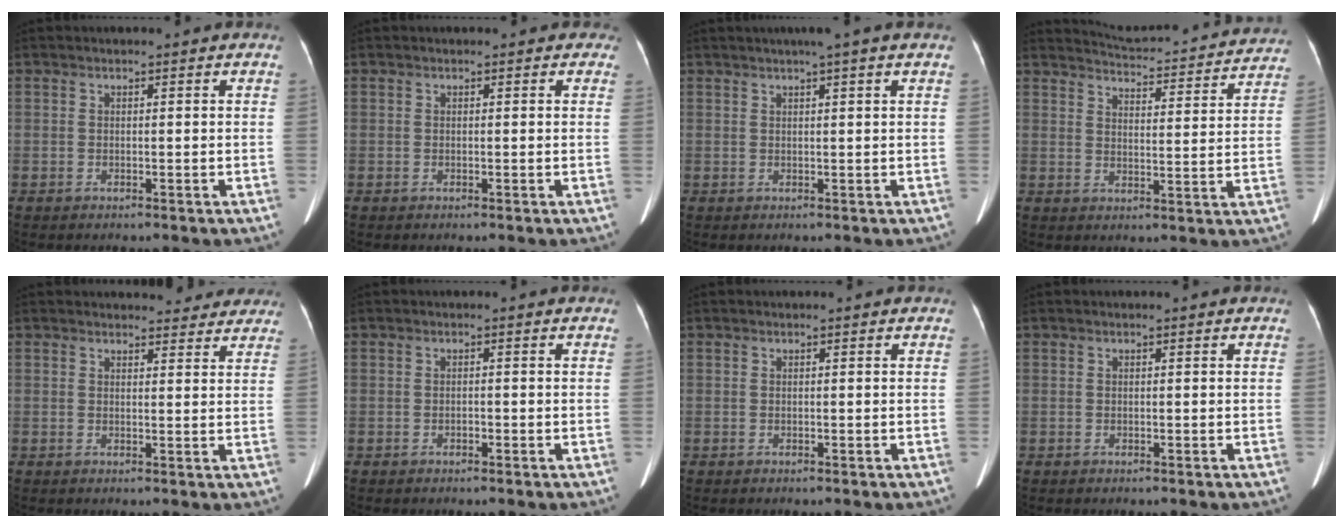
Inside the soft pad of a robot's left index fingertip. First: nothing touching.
{"total": 0.0}
{"total": 3.2, "force": [2.2, -0.7, 2.3], "torque": [-0.030, 0.016, 0.037]}
{"total": 19.4, "force": [18.8, 2.3, 4.1], "torque": [-0.055, -0.031, 0.224]}
{"total": 7.7, "force": [7.2, 2.4, 1.5], "torque": [0.008, 0.000, 0.063]}
{"total": 0.6, "force": [-0.4, 0.2, 0.3], "torque": [-0.005, 0.002, -0.006]}
{"total": 0.0}
{"total": 0.0}